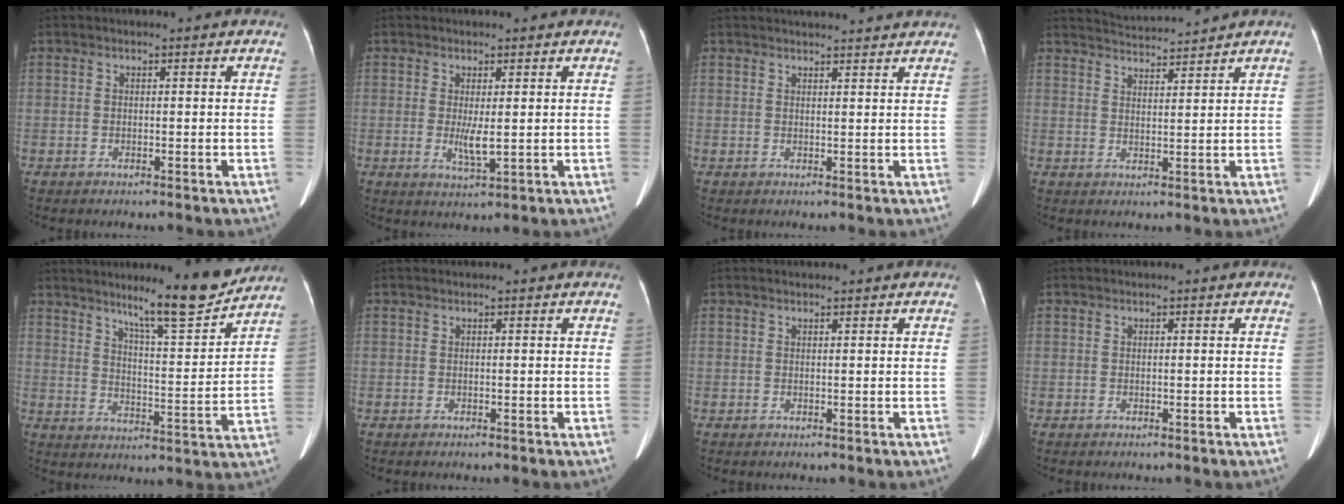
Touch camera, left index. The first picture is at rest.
{"total": 3.0, "force": [0.2, 0.4, 2.9], "torque": [-0.059, -0.009, 0.010]}
{"total": 7.8, "force": [7.4, 0.5, 2.2], "torque": [-0.027, 0.022, 0.080]}
{"total": 5.5, "force": [5.4, -1.1, 0.4], "torque": [-0.015, 0.009, 0.089]}
{"total": 12.3, "force": [10.5, 0.0, 6.5], "torque": [-0.097, -0.019, 0.159]}
{"total": 0.0}
{"total": 0.8, "force": [0.7, 0.1, 0.3], "torque": [-0.008, 0.008, 0.013]}
{"total": 0.0}